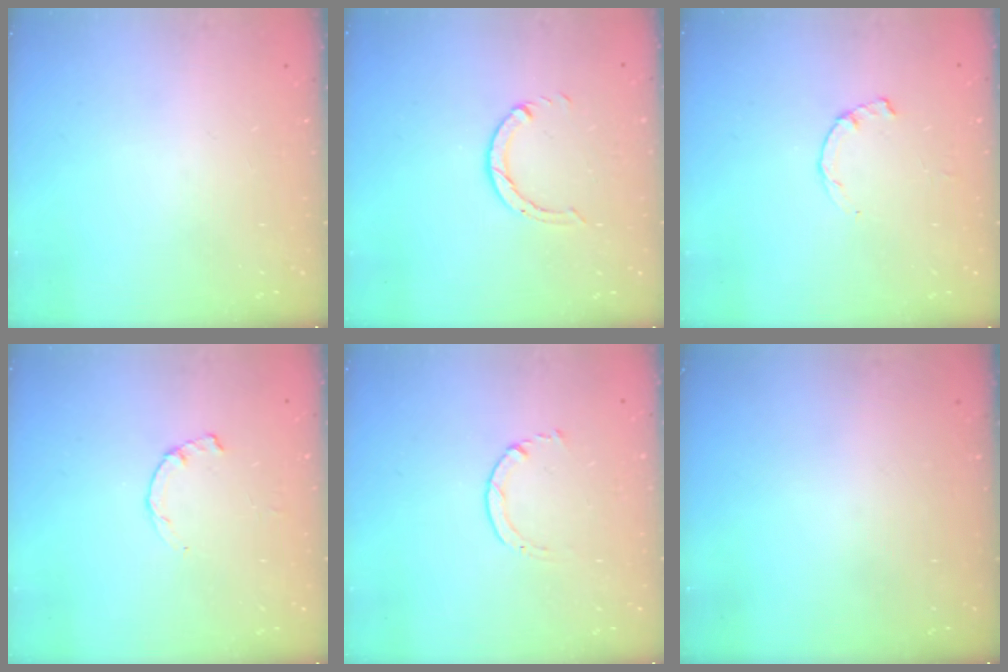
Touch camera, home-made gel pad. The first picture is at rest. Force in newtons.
{"total": 3.5, "press": 3.5, "slide": 0.5}
{"total": 1.2, "press": 1.1, "slide": 0.3}
{"total": 1.2, "press": 1.1, "slide": 0.3}
{"total": 1.7, "press": 1.6, "slide": 0.2}
{"total": 0.0}